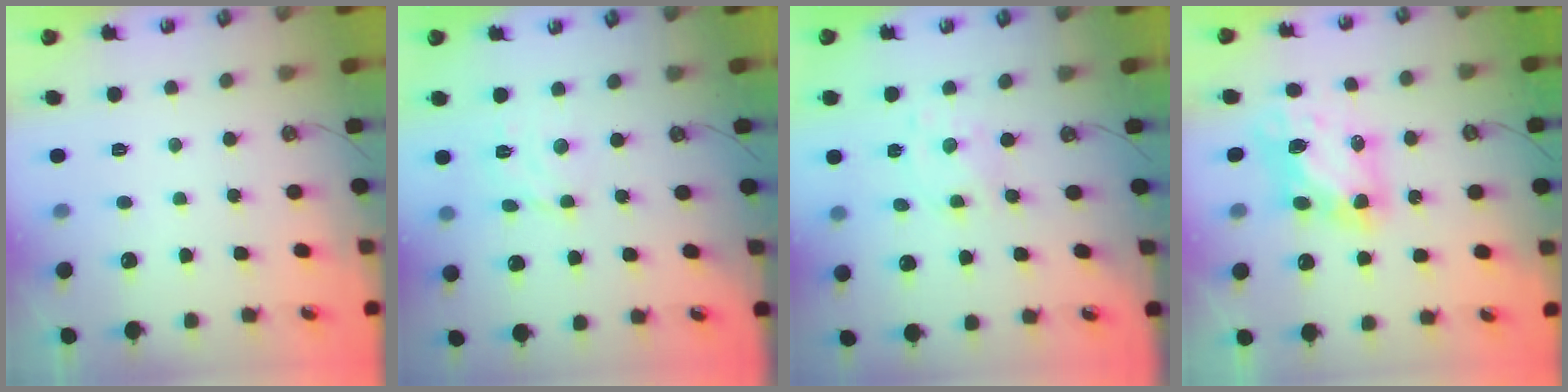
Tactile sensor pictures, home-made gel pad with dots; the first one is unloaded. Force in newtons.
{"total": 4.7, "press": 4.6, "slide": 0.4}
{"total": 1.8, "press": 1.8, "slide": 0.2}
{"total": 8.2, "press": 8.2, "slide": 0.3}